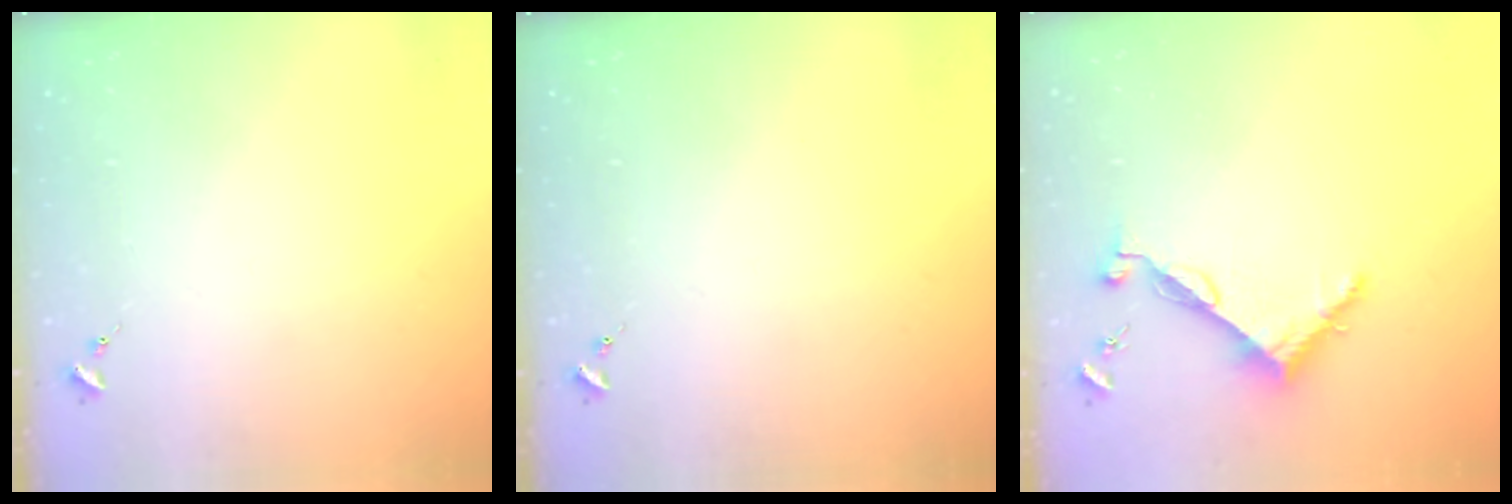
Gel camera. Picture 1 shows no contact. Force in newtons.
{"total": 0.0}
{"total": 6.8, "press": 6.8, "slide": 0.3}